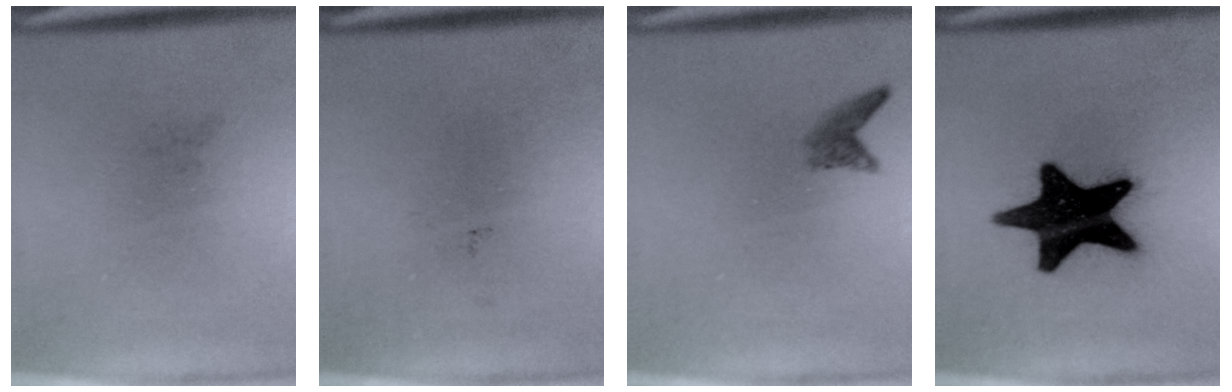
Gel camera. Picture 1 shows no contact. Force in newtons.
{"total": 0.0}
{"total": 1.5}
{"total": 19.5}